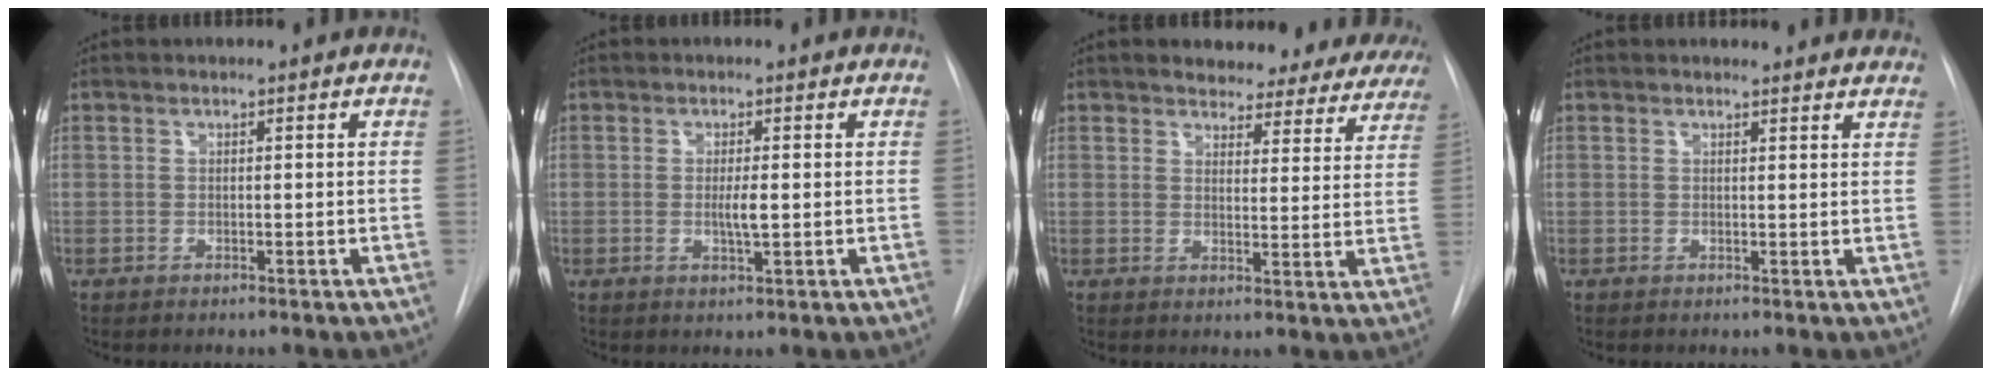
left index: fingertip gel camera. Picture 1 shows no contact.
{"total": 2.2, "force": [-0.4, 0.2, 2.2], "torque": [-0.042, -0.008, -0.006]}
{"total": 16.1, "force": [14.8, 5.2, 3.5], "torque": [-0.016, -0.040, 0.148]}
{"total": 10.4, "force": [9.9, 2.2, 2.1], "torque": [0.004, -0.001, 0.087]}